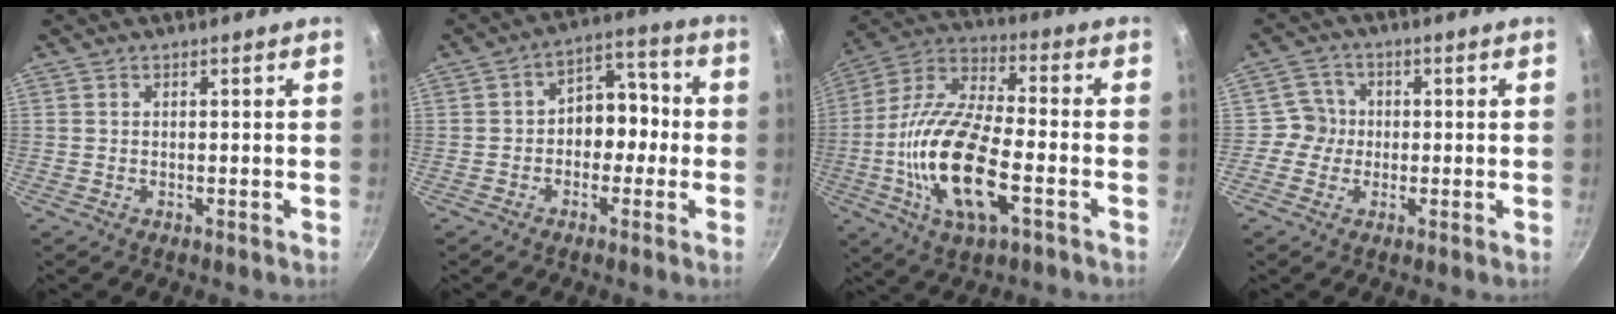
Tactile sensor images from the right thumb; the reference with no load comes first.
{"total": 9.0, "force": [-0.8, 6.3, 6.4], "torque": [-0.050, 0.040, -0.027]}
{"total": 20.1, "force": [-5.3, 8.2, 17.5], "torque": [-0.353, 0.025, -0.094]}
{"total": 4.3, "force": [-0.5, 4.2, 0.6], "torque": [0.022, 0.013, -0.020]}